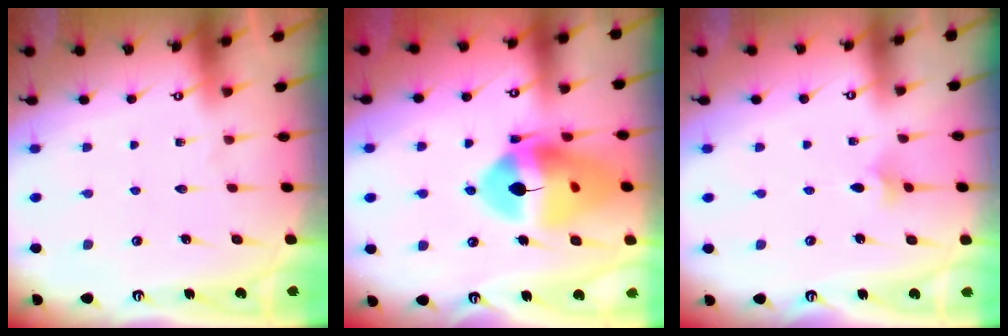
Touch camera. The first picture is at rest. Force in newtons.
{"total": 17.9, "press": 17.8, "slide": 1.9}
{"total": 2.3, "press": 2.2, "slide": 0.6}